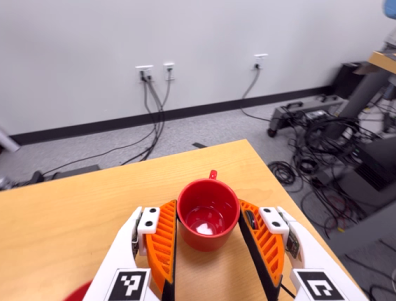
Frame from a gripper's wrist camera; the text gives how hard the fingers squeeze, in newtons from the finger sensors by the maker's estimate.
{"total": 4.0, "left": 2.3, "right": 5.7}